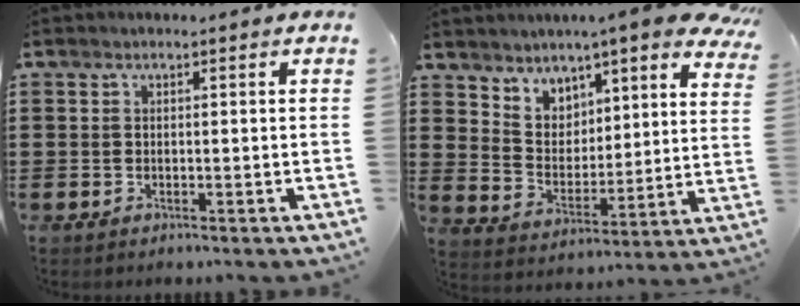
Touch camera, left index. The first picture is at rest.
{"total": 5.7, "force": [5.2, 2.1, 1.2], "torque": [-0.058, -0.040, 0.088]}